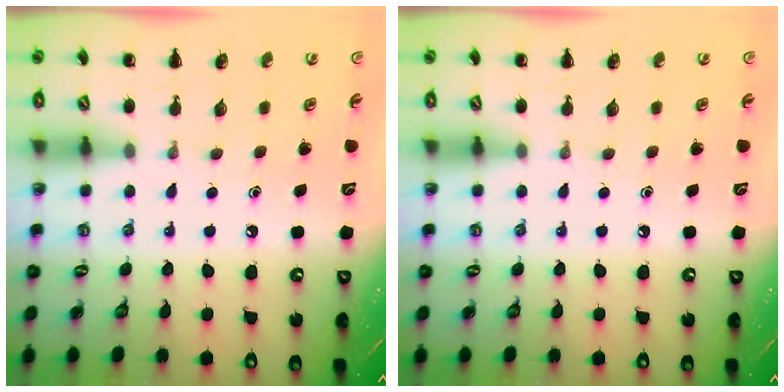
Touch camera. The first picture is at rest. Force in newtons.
{"total": 0.0}